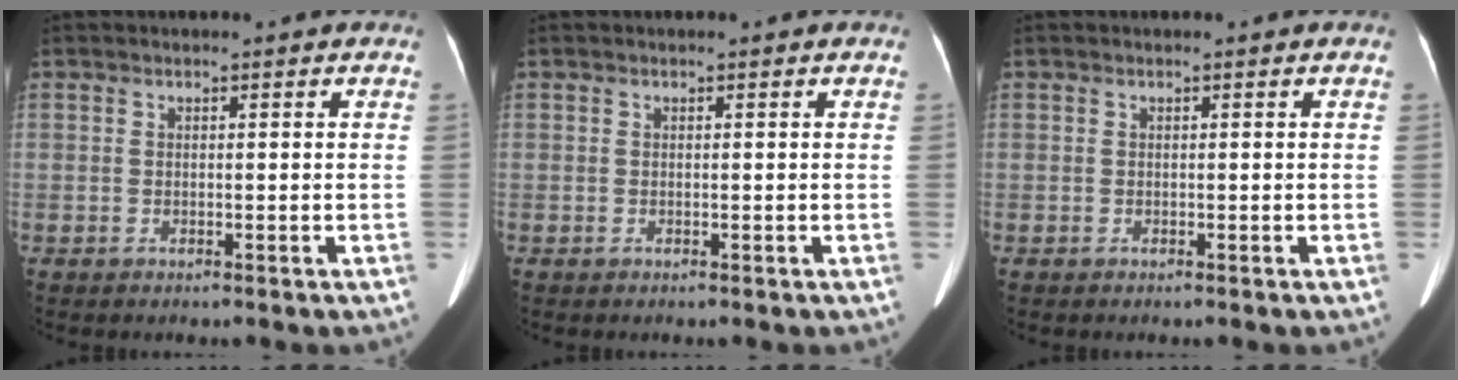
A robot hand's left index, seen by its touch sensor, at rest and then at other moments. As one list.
[{"total": 0.0}, {"total": 0.0}]